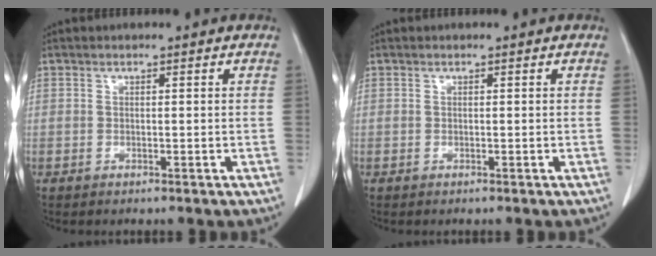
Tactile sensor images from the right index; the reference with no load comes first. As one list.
[{"total": 0.0}]